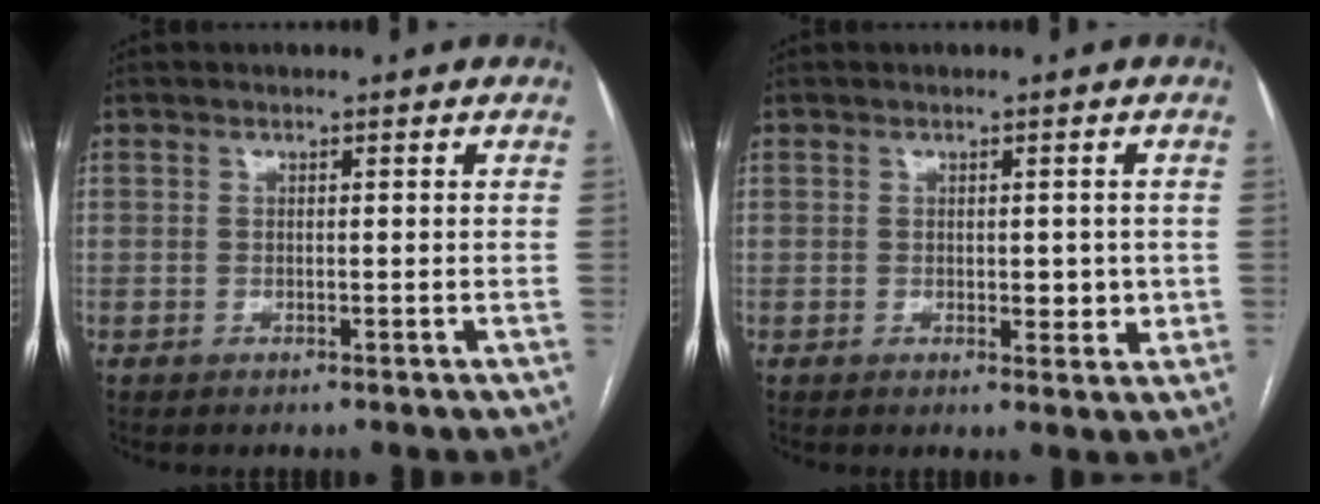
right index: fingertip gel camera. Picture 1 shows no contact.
{"total": 3.1, "force": [0.1, 1.9, 2.5], "torque": [-0.026, 0.000, 0.006]}